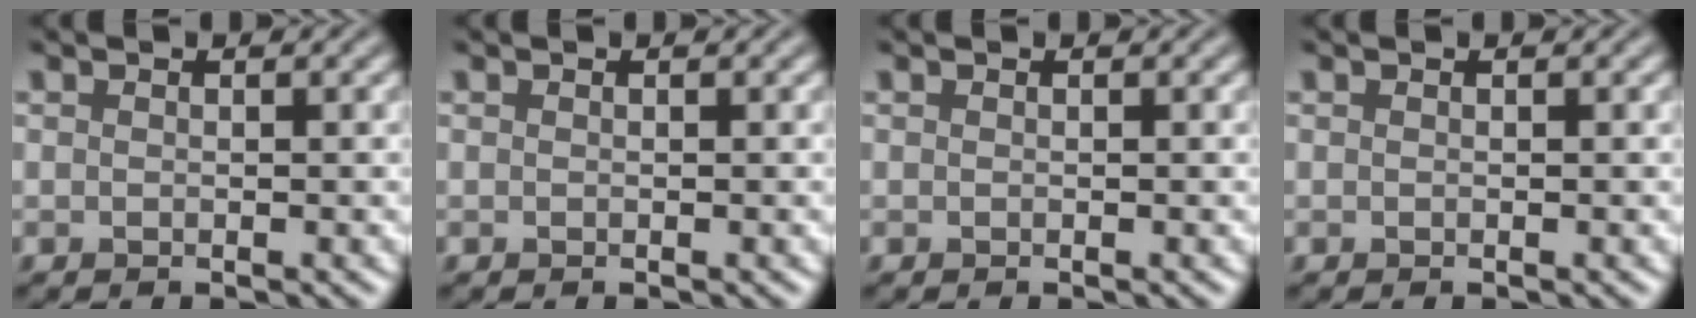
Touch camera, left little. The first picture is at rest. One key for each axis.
{"total": 0.0}
{"total": 0.0}
{"total": 0.0}